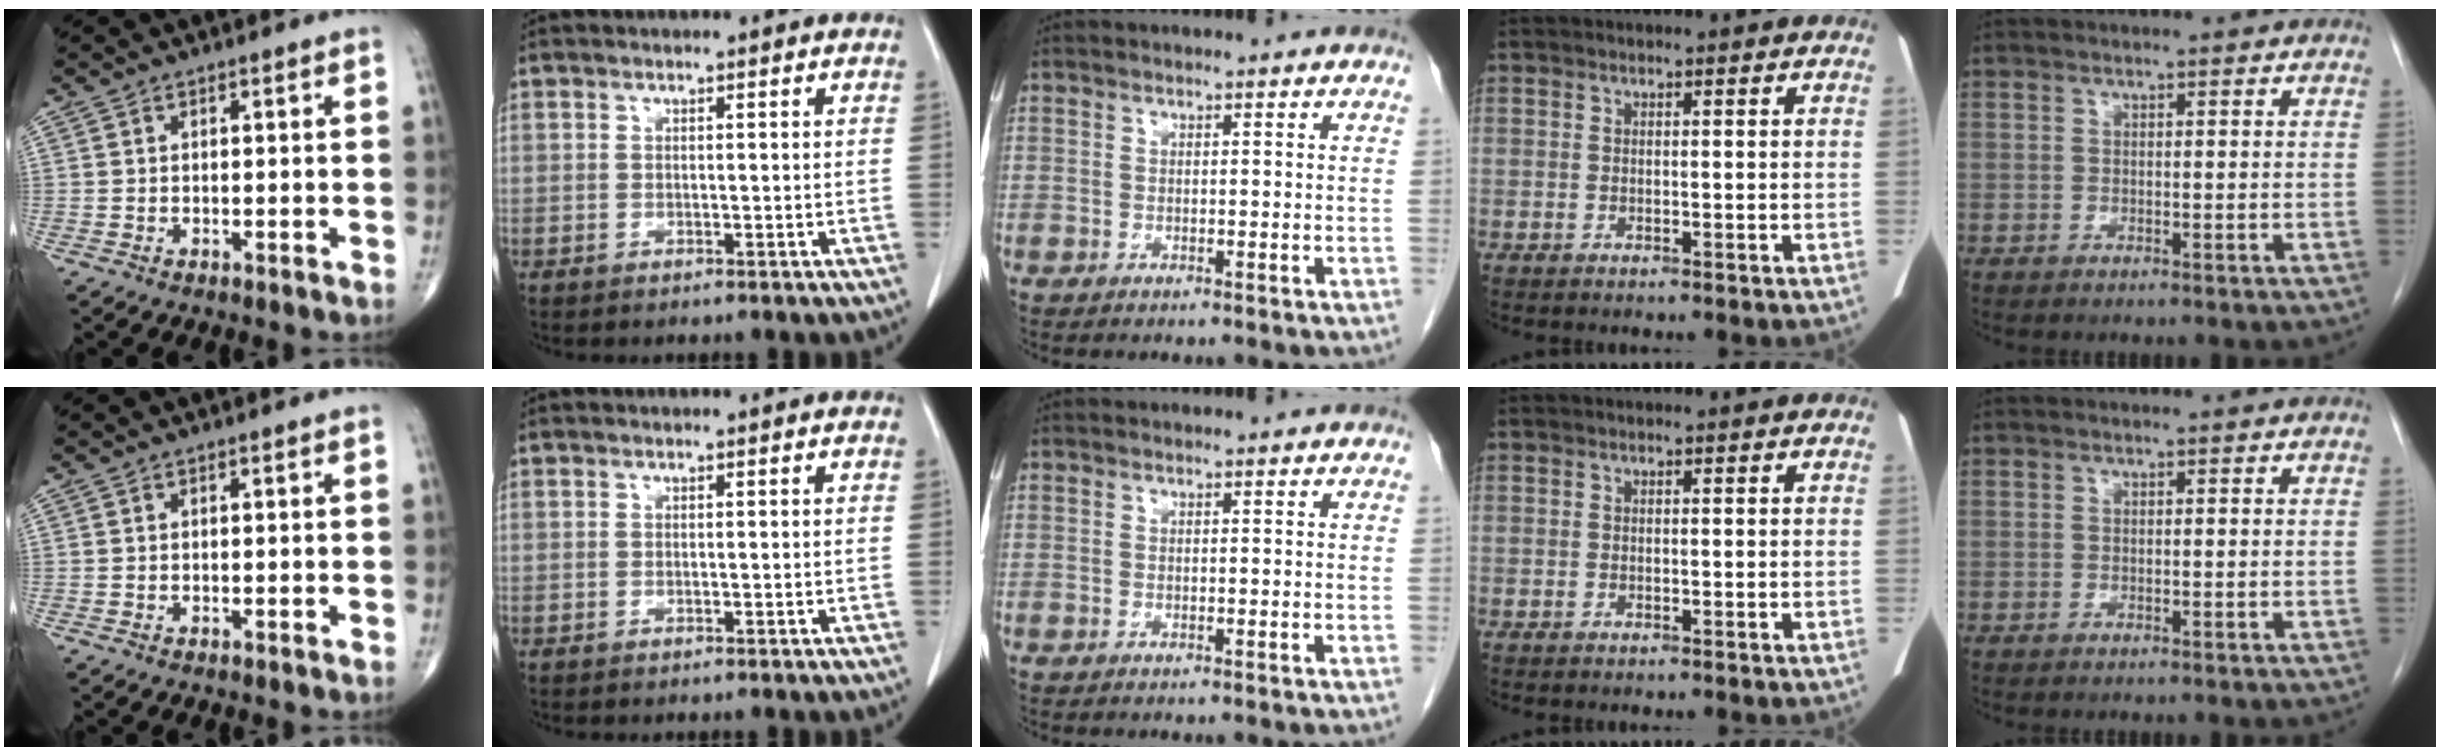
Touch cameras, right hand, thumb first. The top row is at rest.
{}